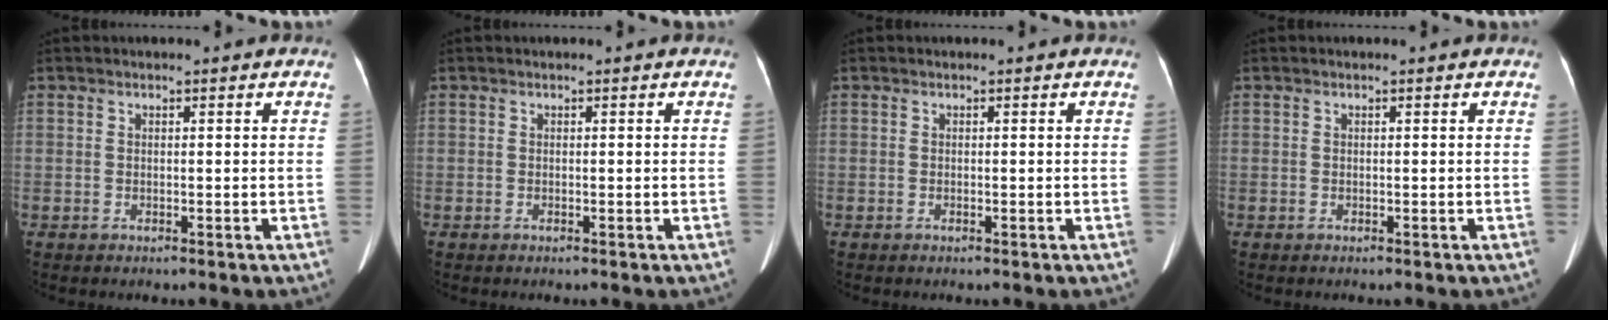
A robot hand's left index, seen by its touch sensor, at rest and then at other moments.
{"total": 0.0}
{"total": 0.0}
{"total": 0.0}